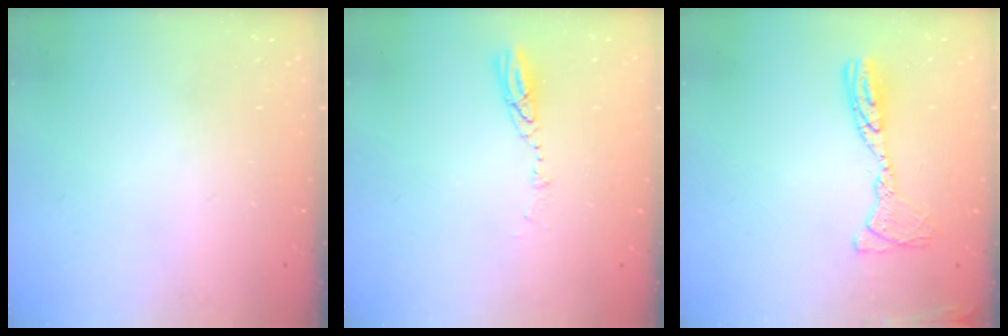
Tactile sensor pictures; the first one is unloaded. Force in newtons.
{"total": 4.3, "press": 4.3, "slide": 0.4}
{"total": 12.2, "press": 12.1, "slide": 1.3}